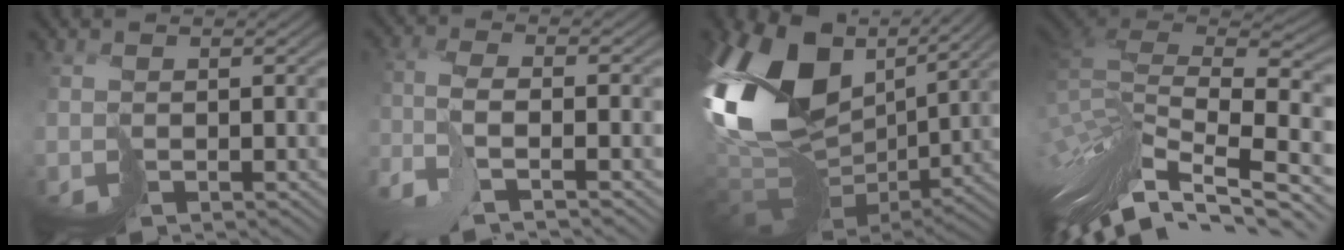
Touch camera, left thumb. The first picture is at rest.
{"total": 5.9, "force": [-3.5, 0.7, 4.7], "torque": [-0.096, -0.003, -0.079]}
{"total": 18.0, "force": [4.9, 10.7, 13.7], "torque": [-0.302, 0.006, 0.095]}
{"total": 12.9, "force": [-7.1, 5.0, 9.5], "torque": [-0.225, 0.005, -0.127]}